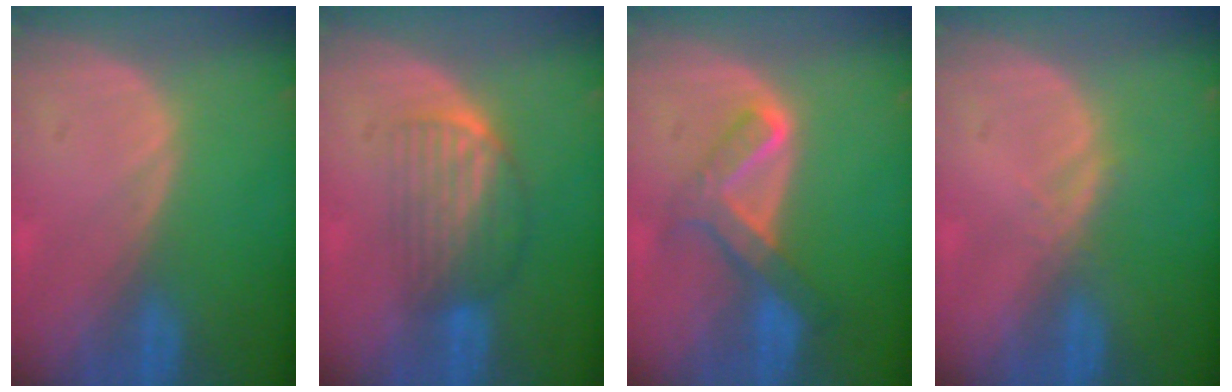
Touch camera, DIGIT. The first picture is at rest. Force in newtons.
{"total": 6.9, "press": 5.8, "slide": 3.7}
{"total": 6.1, "press": 5.8, "slide": 1.8}
{"total": 1.5, "press": 1.3, "slide": 0.8}